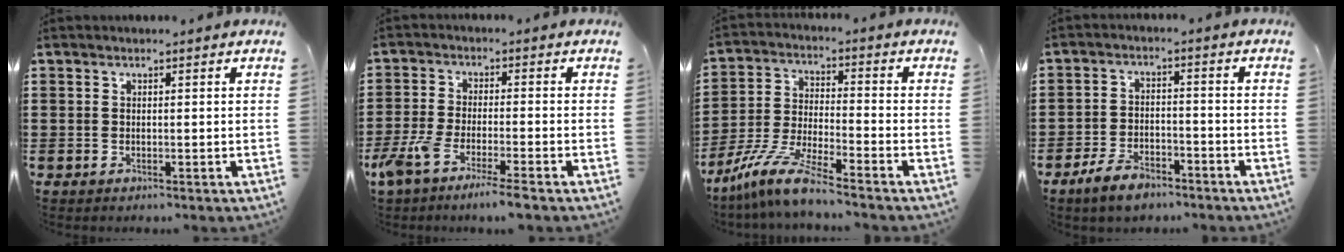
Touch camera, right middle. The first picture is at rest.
{"total": 5.7, "force": [-4.5, 0.0, 3.4], "torque": [-0.082, -0.018, -0.089]}
{"total": 8.6, "force": [-7.3, 0.1, 4.4], "torque": [-0.108, -0.007, -0.152]}
{"total": 5.5, "force": [-4.2, 2.2, 2.8], "torque": [-0.065, 0.008, -0.085]}